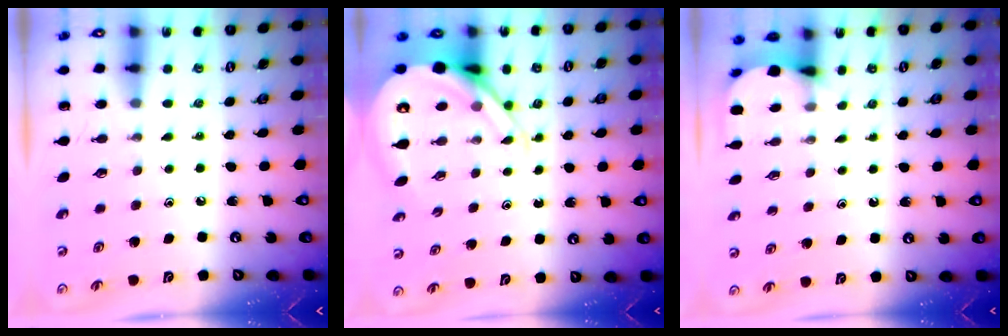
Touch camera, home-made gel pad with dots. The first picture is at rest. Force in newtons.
{"total": 9.1, "press": 9.1, "slide": 0.9}
{"total": 2.9, "press": 2.9, "slide": 0.3}